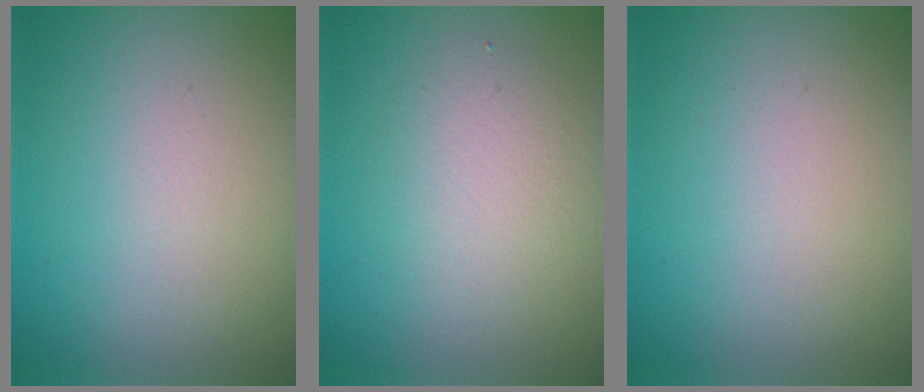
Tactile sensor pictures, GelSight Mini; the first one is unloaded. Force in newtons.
{"total": 2.8, "press": 2.8, "slide": 0.3}
{"total": 0.0}